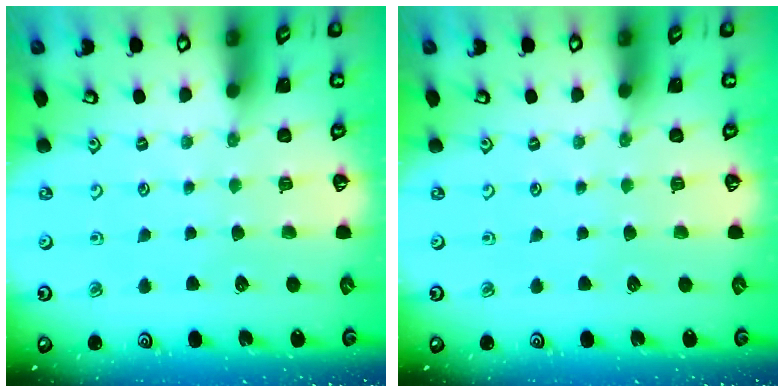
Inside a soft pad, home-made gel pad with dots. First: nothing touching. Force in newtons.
{"total": 0.0}